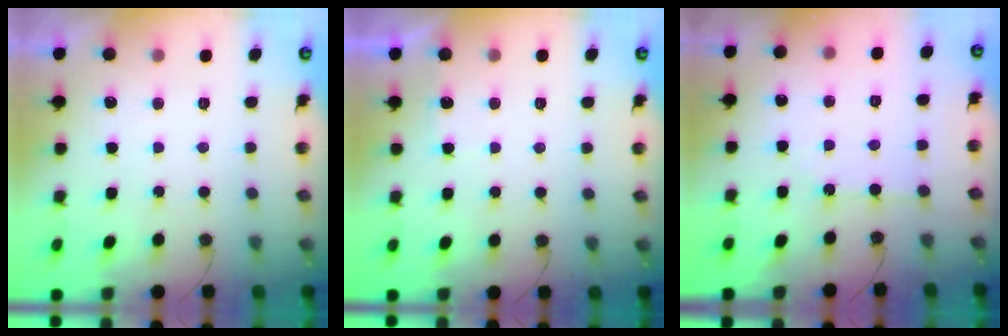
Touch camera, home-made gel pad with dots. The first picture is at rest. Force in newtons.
{"total": 2.4, "press": 2.3, "slide": 0.4}
{"total": 2.7, "press": 2.7, "slide": 0.5}